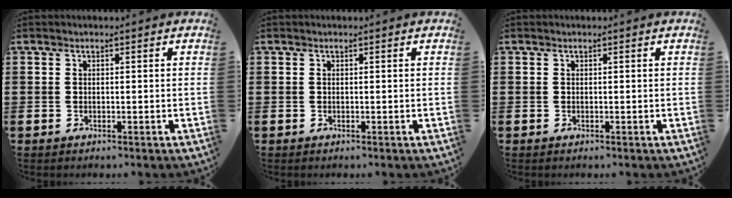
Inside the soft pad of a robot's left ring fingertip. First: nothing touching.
{"total": 0.0}
{"total": 0.0}